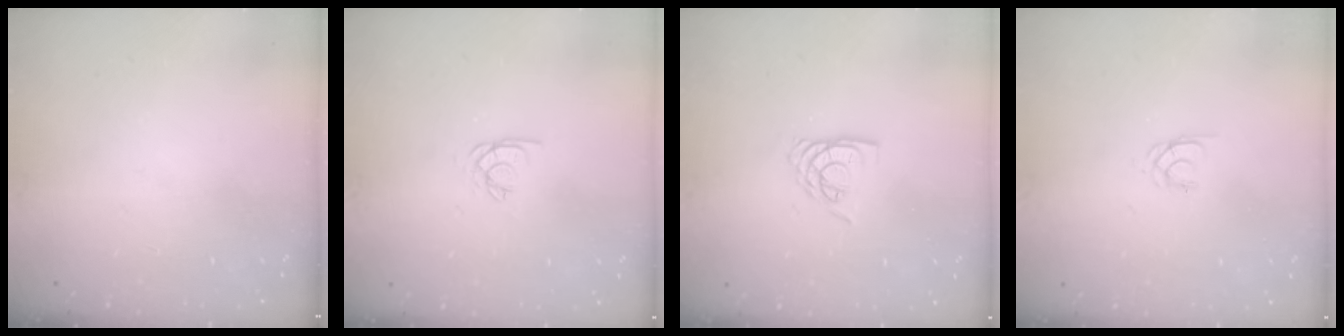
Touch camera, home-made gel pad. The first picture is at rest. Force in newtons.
{"total": 2.6, "press": 2.6, "slide": 0.1}
{"total": 7.4, "press": 7.3, "slide": 0.5}
{"total": 1.3, "press": 1.2, "slide": 0.3}